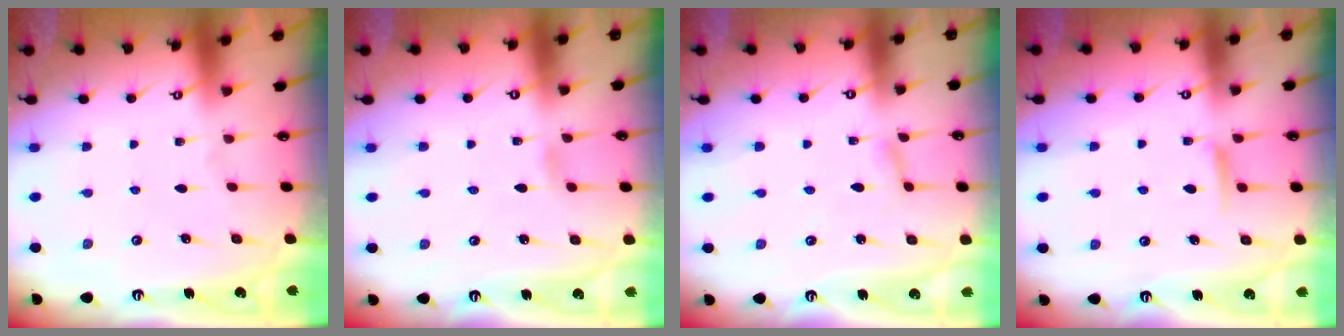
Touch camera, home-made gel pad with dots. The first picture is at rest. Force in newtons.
{"total": 2.8, "press": 2.8, "slide": 0.2}
{"total": 2.3, "press": 2.3, "slide": 0.3}
{"total": 7.2, "press": 7.1, "slide": 1.0}